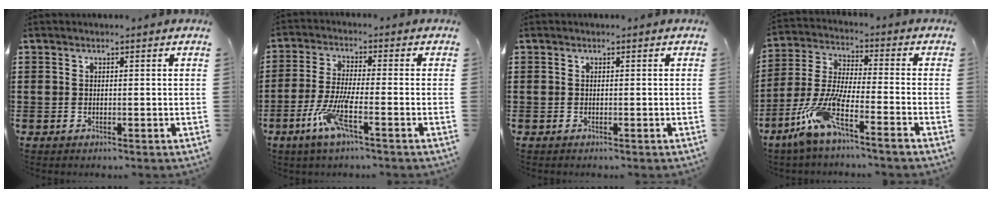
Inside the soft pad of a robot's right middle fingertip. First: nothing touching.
{"total": 7.1, "force": [-3.5, 1.1, 6.0], "torque": [-0.130, -0.010, -0.069]}
{"total": 0.0}
{"total": 9.2, "force": [-6.4, 0.7, 6.7], "torque": [-0.158, -0.021, -0.131]}